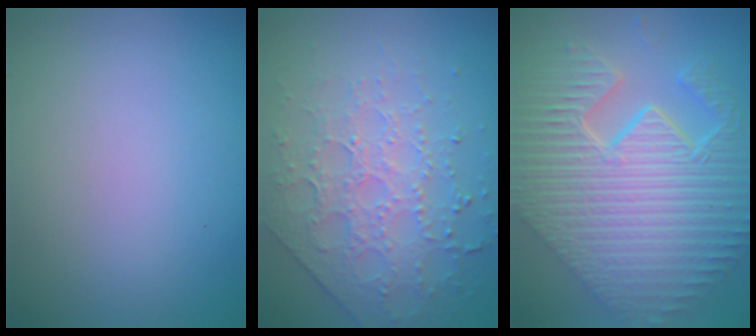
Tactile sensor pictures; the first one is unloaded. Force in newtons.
{"total": 3.8, "press": 3.7, "slide": 0.7}
{"total": 11.9, "press": 7.9, "slide": 8.9}